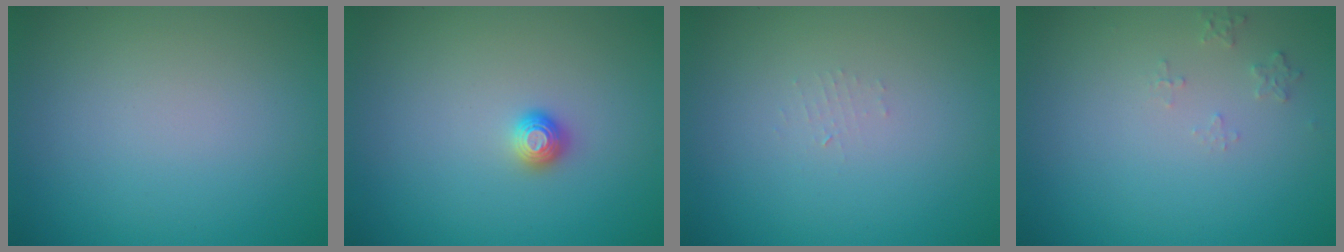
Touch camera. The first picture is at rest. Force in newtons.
{"total": 1.1, "press": 1.0, "slide": 0.2}
{"total": 0.7, "press": 0.7, "slide": 0.1}
{"total": 1.1, "press": 1.1, "slide": 0.2}